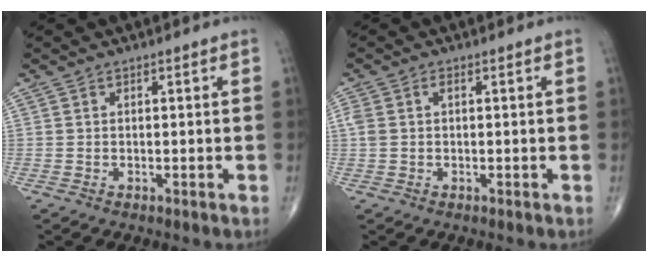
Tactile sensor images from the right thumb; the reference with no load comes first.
{"total": 2.6, "force": [0.4, 1.6, 2.1], "torque": [-0.064, 0.015, 0.009]}